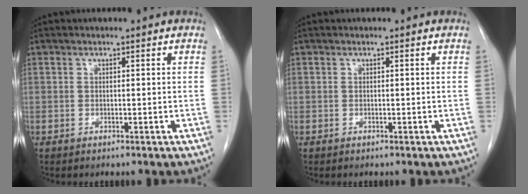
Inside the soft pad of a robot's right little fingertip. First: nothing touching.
{"total": 0.0}